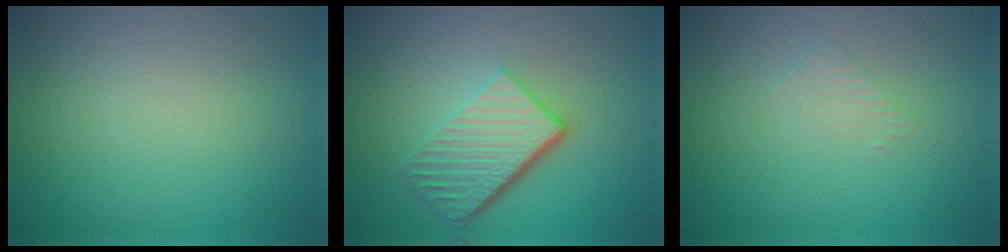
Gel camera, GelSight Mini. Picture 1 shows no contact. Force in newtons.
{"total": 5.7, "press": 3.9, "slide": 4.2}
{"total": 0.9, "press": 0.9, "slide": 0.2}